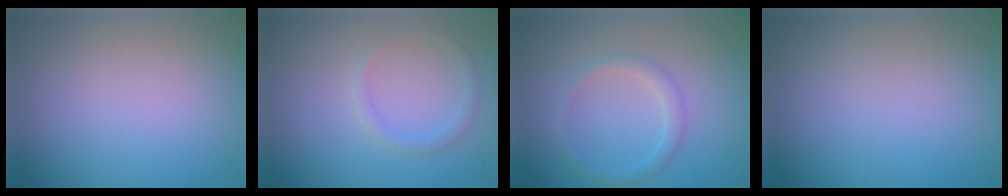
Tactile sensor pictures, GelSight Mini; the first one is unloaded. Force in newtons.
{"total": 1.1, "press": 1.1, "slide": 0.1}
{"total": 1.7, "press": 1.7, "slide": 0.1}
{"total": 0.0}